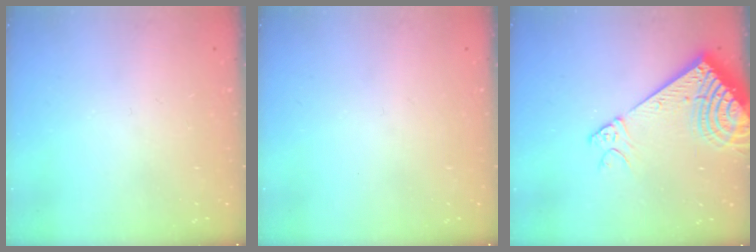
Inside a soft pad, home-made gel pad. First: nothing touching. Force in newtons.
{"total": 0.0}
{"total": 14.7, "press": 14.5, "slide": 2.8}